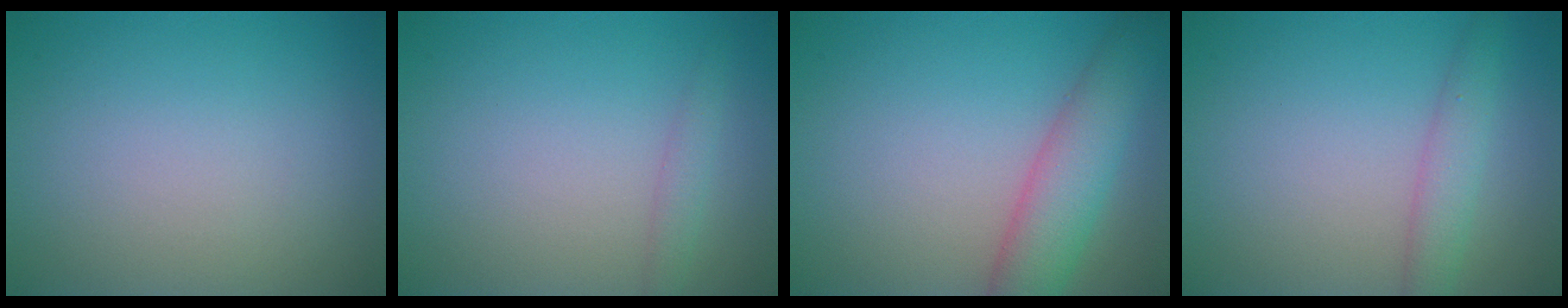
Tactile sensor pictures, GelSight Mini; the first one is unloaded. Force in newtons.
{"total": 1.2, "press": 1.2, "slide": 0.1}
{"total": 5.1, "press": 5.1, "slide": 0.3}
{"total": 2.4, "press": 2.4, "slide": 0.1}